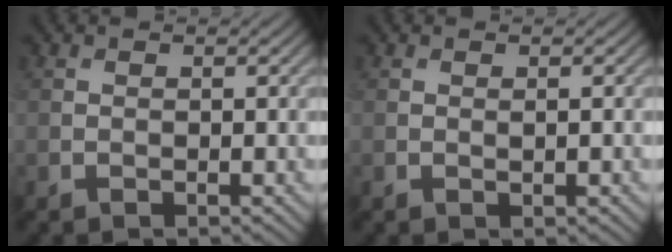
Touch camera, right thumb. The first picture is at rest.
{"total": 0.5, "force": [0.1, 0.1, 0.5], "torque": [-0.008, -0.001, 0.002]}